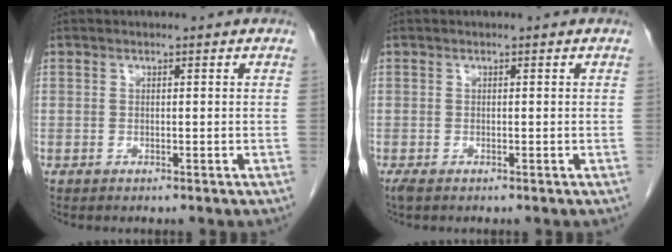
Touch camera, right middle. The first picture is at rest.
{"total": 1.3, "force": [-1.0, 0.5, 0.8], "torque": [-0.017, -0.005, -0.015]}